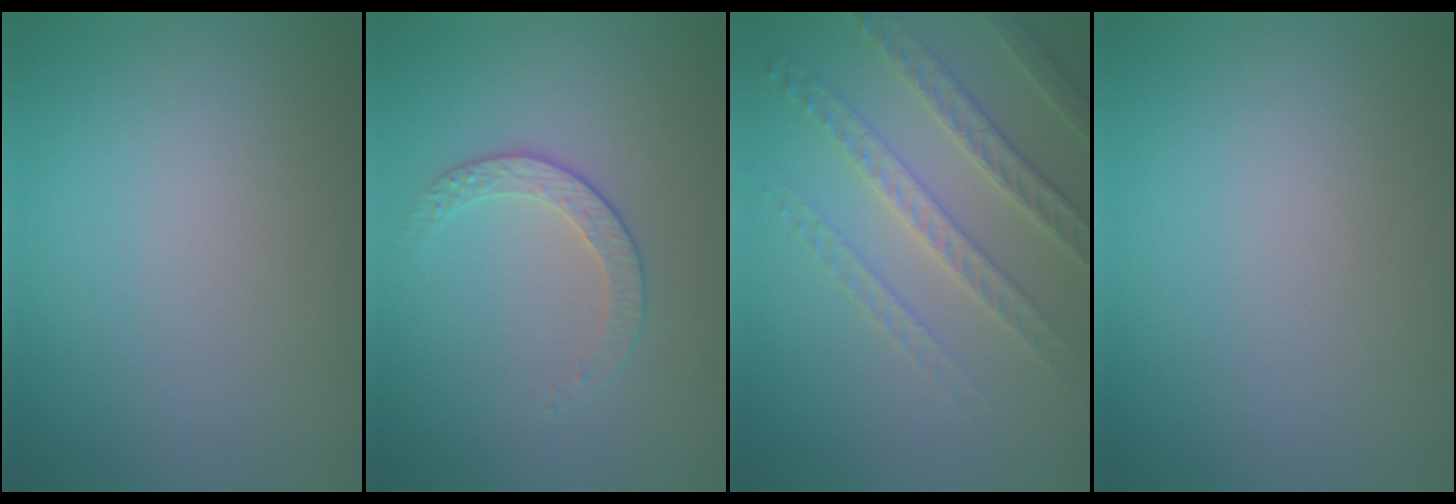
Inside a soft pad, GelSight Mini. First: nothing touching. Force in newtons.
{"total": 1.8, "press": 1.3, "slide": 1.3}
{"total": 4.5, "press": 3.6, "slide": 2.7}
{"total": 0.0}